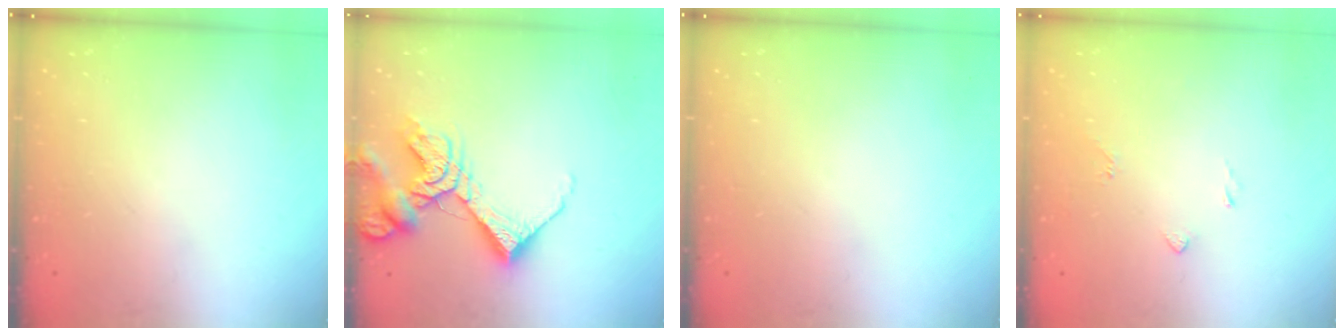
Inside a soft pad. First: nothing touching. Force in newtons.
{"total": 13.4, "press": 13.3, "slide": 1.7}
{"total": 0.0}
{"total": 2.3, "press": 2.2, "slide": 0.6}